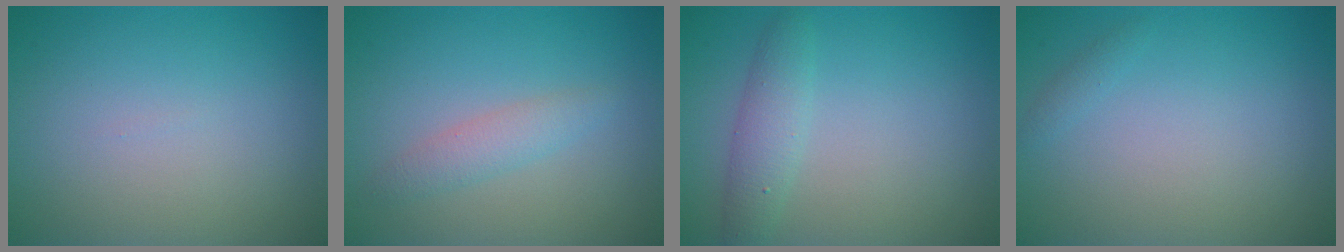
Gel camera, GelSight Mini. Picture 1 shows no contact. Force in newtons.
{"total": 1.8, "press": 1.8, "slide": 0.0}
{"total": 2.4, "press": 2.4, "slide": 0.1}
{"total": 0.6, "press": 0.6, "slide": 0.0}